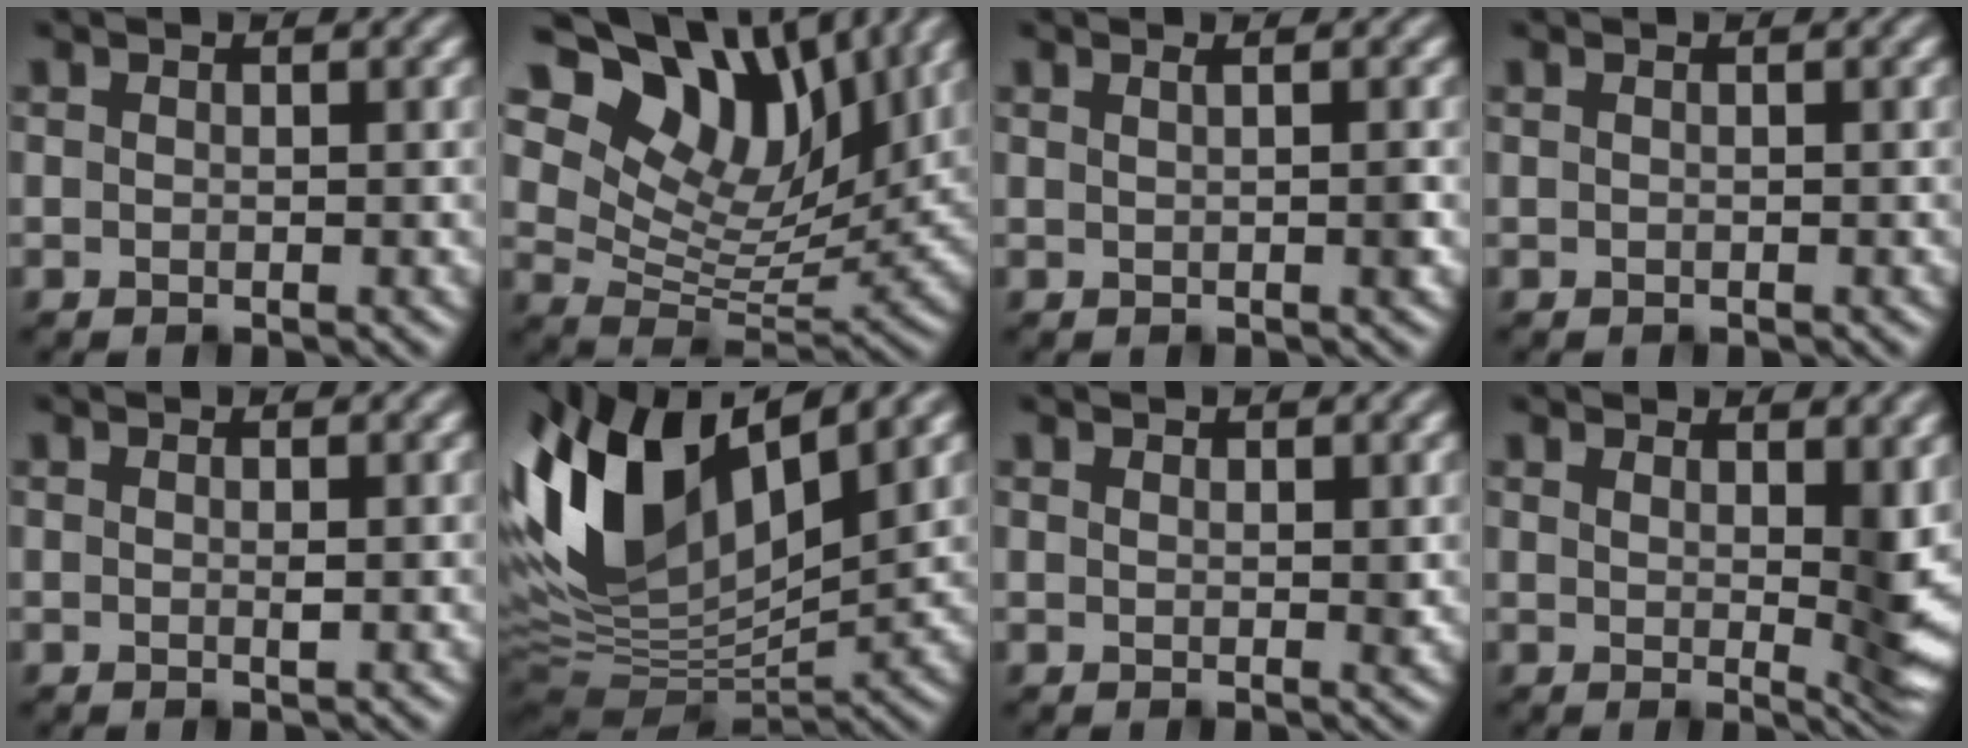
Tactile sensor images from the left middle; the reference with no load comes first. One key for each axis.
{"total": 12.1, "fx": 6.9, "fy": 7.0, "fz": 7.1, "tx": -0.136, "ty": 0.015, "tz": 0.119}
{"total": 1.8, "fx": 0.9, "fy": 0.7, "fz": 1.4, "tx": -0.007, "ty": -0.001, "tz": -0.003}
{"total": 0.0}
{"total": 0.5, "fx": 0.1, "fy": 0.0, "fz": 0.5, "tx": -0.009, "ty": -0.001, "tz": 0.001}
{"total": 12.9, "fx": 4.2, "fy": 6.7, "fz": 10.1, "tx": -0.211, "ty": 0.019, "tz": 0.070}
{"total": 1.3, "fx": 1.0, "fy": 0.4, "fz": 0.7, "tx": -0.004, "ty": -0.007, "tz": 0.018}
{"total": 6.9, "fx": 3.4, "fy": 2.0, "fz": 5.7, "tx": -0.068, "ty": 0.001, "tz": 0.060}